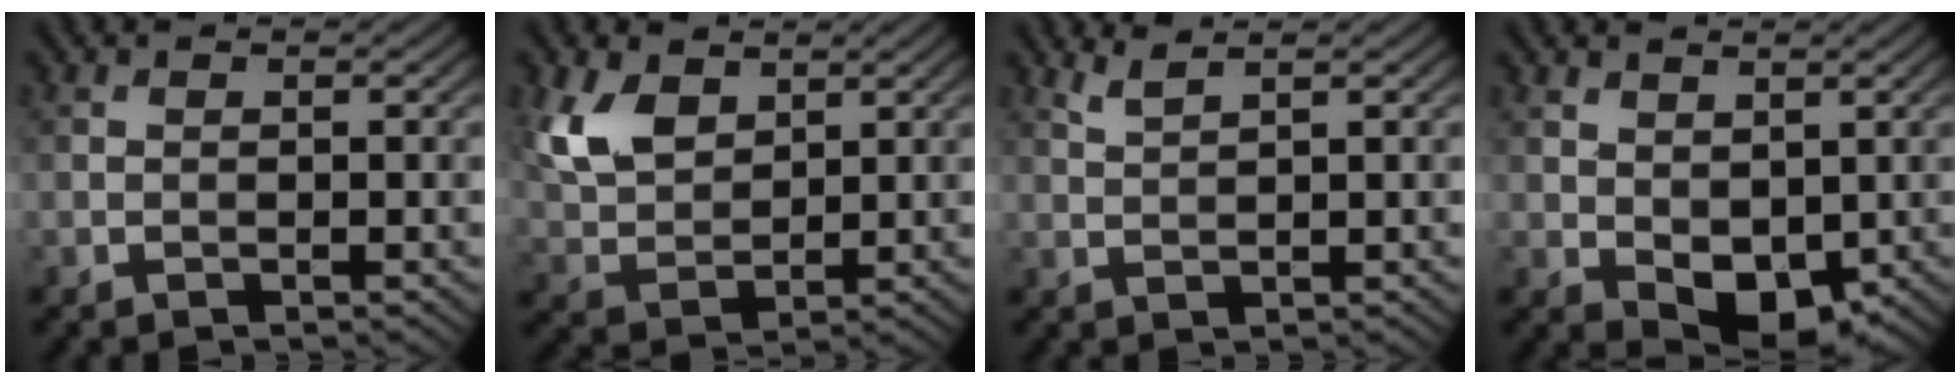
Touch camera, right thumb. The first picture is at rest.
{"total": 6.7, "force": [3.5, 3.9, 4.1], "torque": [-0.105, 0.000, 0.074]}
{"total": 2.0, "force": [1.6, 0.3, 1.3], "torque": [-0.028, 0.009, 0.035]}
{"total": 5.1, "force": [0.7, 3.2, 3.8], "torque": [-0.075, -0.008, 0.017]}